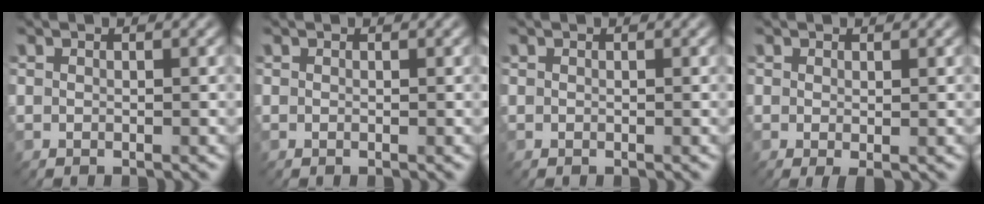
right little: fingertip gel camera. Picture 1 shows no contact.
{"total": 0.0}
{"total": 0.0}
{"total": 1.1, "force": [-0.1, 0.2, 1.1], "torque": [-0.019, -0.006, -0.002]}